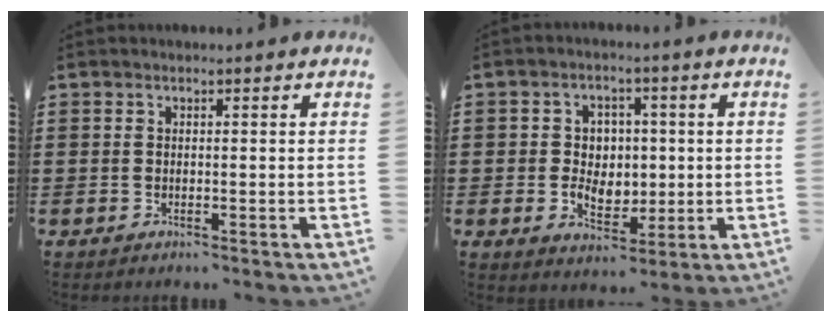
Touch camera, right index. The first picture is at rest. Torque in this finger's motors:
{"motor_torque": [2.14, 0.00, 0.21, 0.06]}